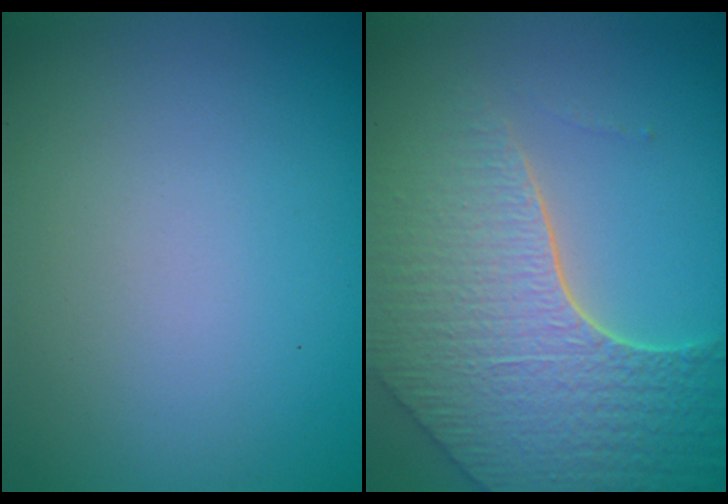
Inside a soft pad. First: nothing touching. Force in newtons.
{"total": 8.0, "press": 5.7, "slide": 5.7}